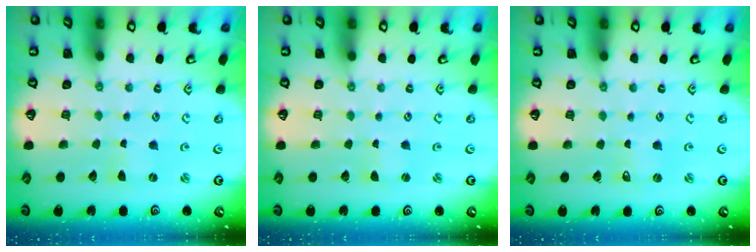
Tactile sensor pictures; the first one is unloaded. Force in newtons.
{"total": 0.5, "press": 0.5, "slide": 0.1}
{"total": 0.0}